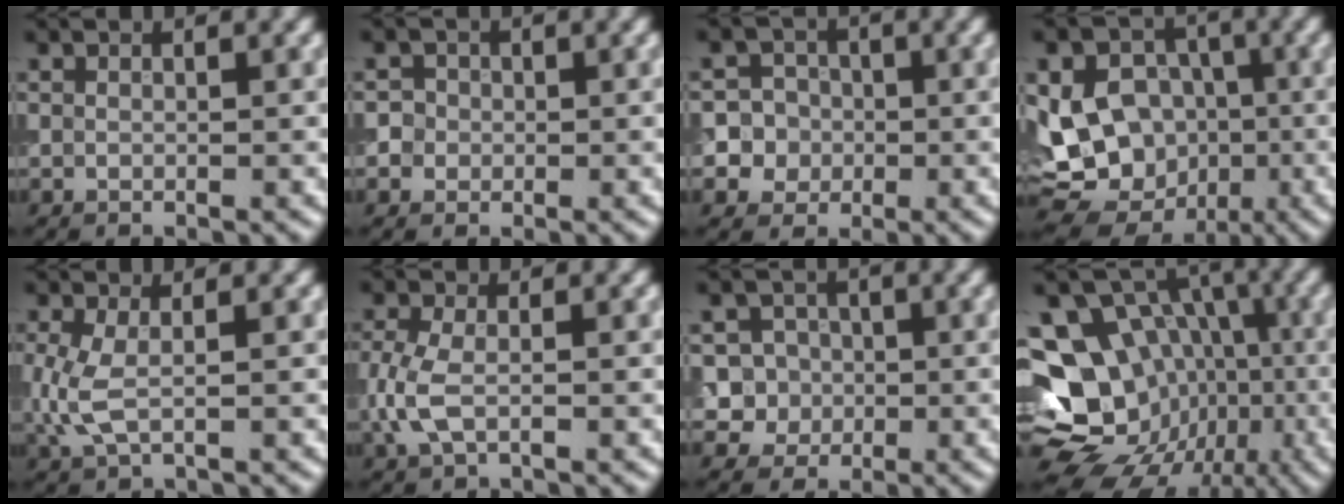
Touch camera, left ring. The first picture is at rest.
{"total": 2.7, "force": [0.1, 2.6, 0.8], "torque": [0.011, 0.018, -0.013]}
{"total": 7.4, "force": [-0.7, 7.1, 1.7], "torque": [-0.026, 0.021, -0.025]}
{"total": 13.8, "force": [-1.4, 12.2, 6.4], "torque": [-0.118, 0.004, -0.030]}
{"total": 3.2, "force": [0.1, 1.5, 2.8], "torque": [-0.072, -0.003, 0.000]}
{"total": 3.4, "force": [-0.5, 1.9, 2.8], "torque": [-0.071, 0.000, -0.014]}
{"total": 5.4, "force": [-0.1, 5.2, 1.6], "torque": [-0.007, 0.027, -0.013]}
{"total": 15.9, "force": [-4.0, 13.0, 8.3], "torque": [-0.157, -0.003, -0.046]}